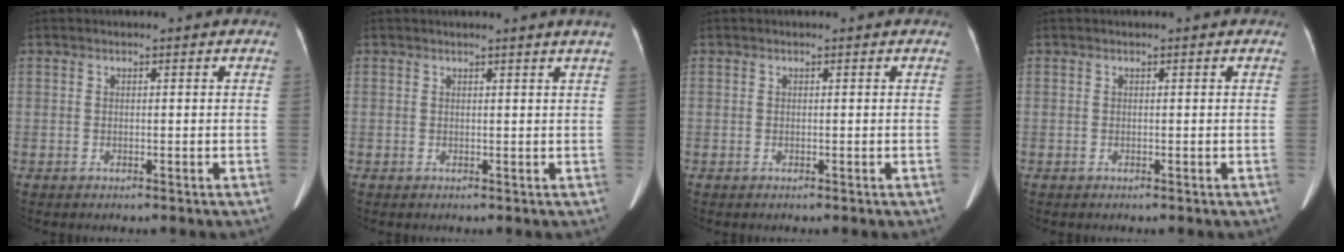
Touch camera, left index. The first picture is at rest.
{"total": 1.8, "force": [1.5, -0.6, 0.8], "torque": [-0.018, -0.007, 0.020]}
{"total": 0.0}
{"total": 0.0}